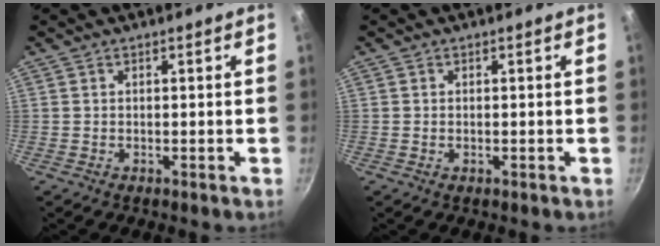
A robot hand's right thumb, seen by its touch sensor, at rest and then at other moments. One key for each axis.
{"total": 0.5, "fx": -0.1, "fy": 0.3, "fz": 0.4, "tx": -0.007, "ty": 0.001, "tz": -0.002}